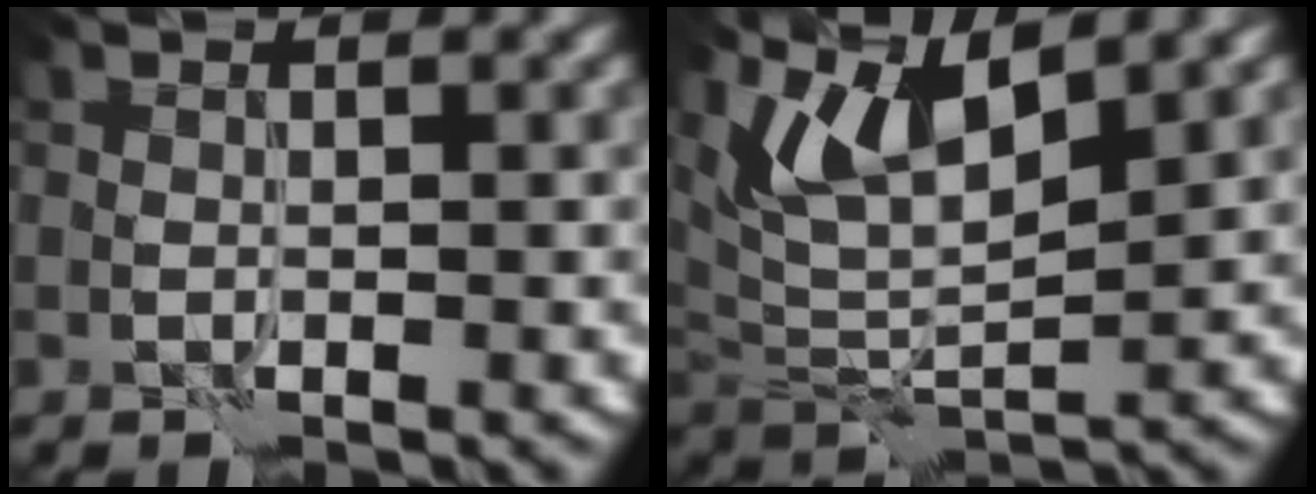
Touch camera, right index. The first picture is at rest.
{"total": 6.8, "force": [4.6, 2.1, 4.6], "torque": [-0.102, -0.003, 0.088]}